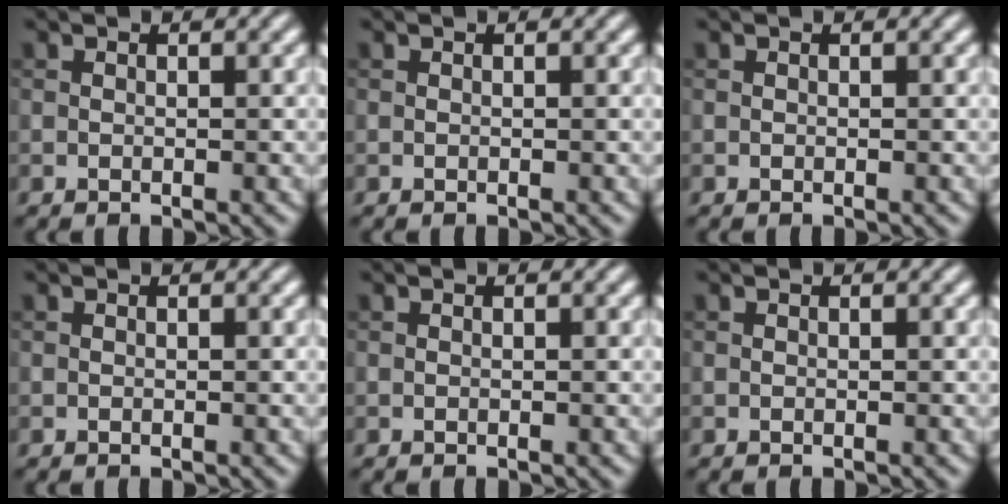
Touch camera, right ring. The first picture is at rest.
{"total": 0.0}
{"total": 0.0}
{"total": 0.0}
{"total": 0.0}
{"total": 0.0}